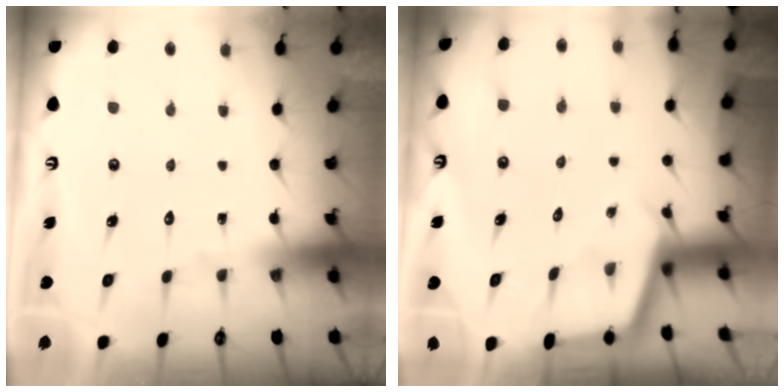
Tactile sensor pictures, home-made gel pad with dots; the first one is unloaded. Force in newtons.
{"total": 2.1, "press": 2.1, "slide": 0.2}